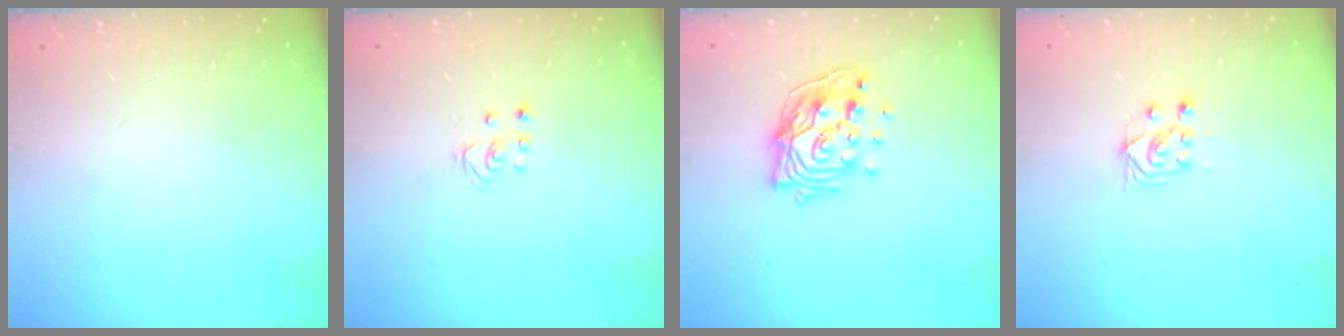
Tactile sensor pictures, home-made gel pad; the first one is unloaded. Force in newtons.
{"total": 2.5, "press": 2.5, "slide": 0.2}
{"total": 15.9, "press": 15.9, "slide": 1.5}
{"total": 4.9, "press": 4.8, "slide": 1.0}